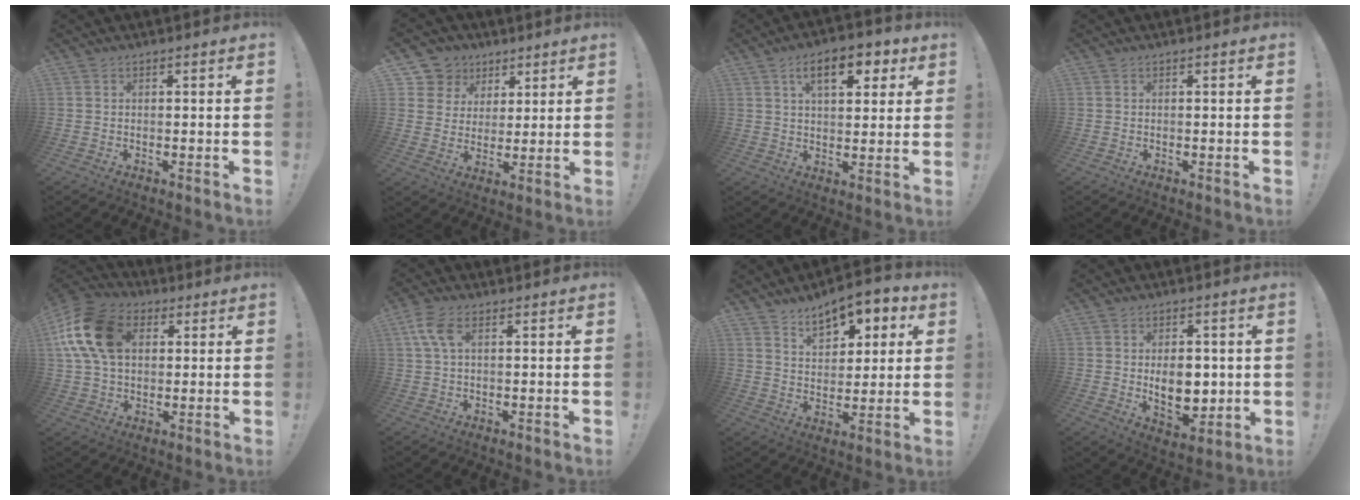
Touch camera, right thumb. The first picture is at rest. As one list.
[{"total": 7.1, "force": [2.6, 6.5, 1.1], "torque": [-0.017, -0.017, 0.055]}, {"total": 11.5, "force": [5.0, 5.5, 8.8], "torque": [-0.115, -0.009, 0.081]}, {"total": 0.0}, {"total": 17.9, "force": [5.0, 12.7, 11.6], "torque": [-0.208, -0.002, 0.099]}, {"total": 6.2, "force": [1.9, 3.1, 5.0], "torque": [-0.109, 0.008, 0.038]}, {"total": 10.7, "force": [7.1, 5.8, 5.4], "torque": [-0.078, -0.046, 0.130]}, {"total": 10.2, "force": [0.2, 7.1, 7.3], "torque": [-0.094, -0.005, 0.007]}]